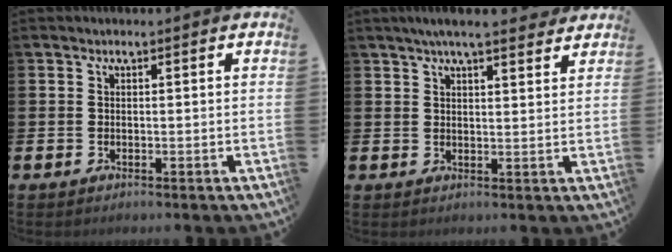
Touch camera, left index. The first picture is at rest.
{"total": 5.0, "force": [4.5, 0.4, 2.0], "torque": [-0.038, -0.015, 0.078]}